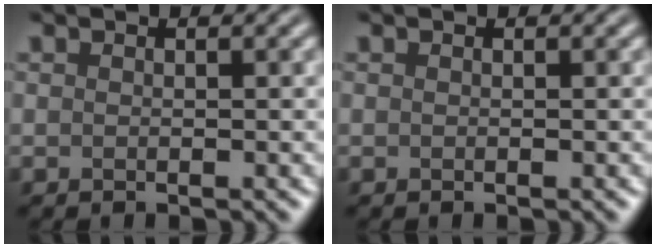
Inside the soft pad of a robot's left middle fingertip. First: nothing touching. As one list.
[{"total": 0.0}]